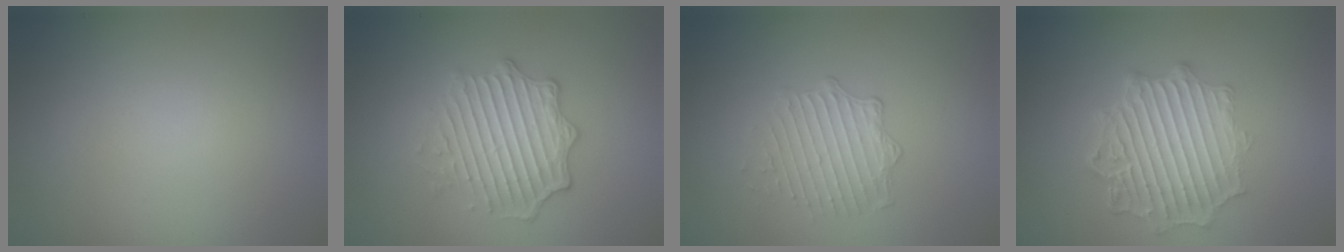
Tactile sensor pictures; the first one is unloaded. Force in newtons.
{"total": 4.5, "press": 3.7, "slide": 2.6}
{"total": 2.3, "press": 1.6, "slide": 1.6}
{"total": 7.1, "press": 5.4, "slide": 4.7}